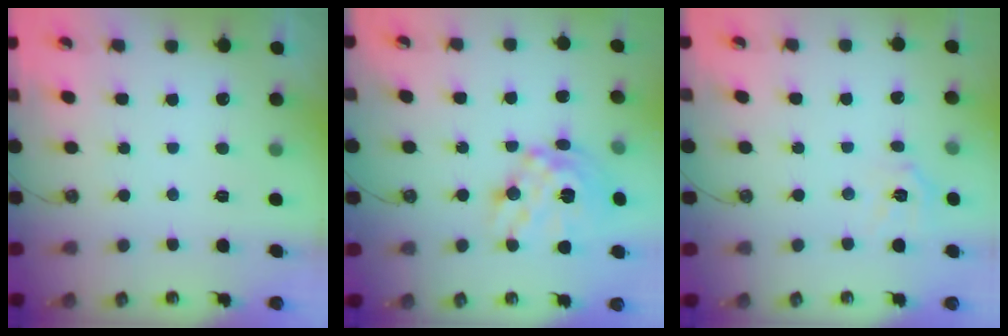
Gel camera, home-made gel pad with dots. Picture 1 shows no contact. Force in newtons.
{"total": 18.5, "press": 18.4, "slide": 1.6}
{"total": 7.9, "press": 7.8, "slide": 0.9}